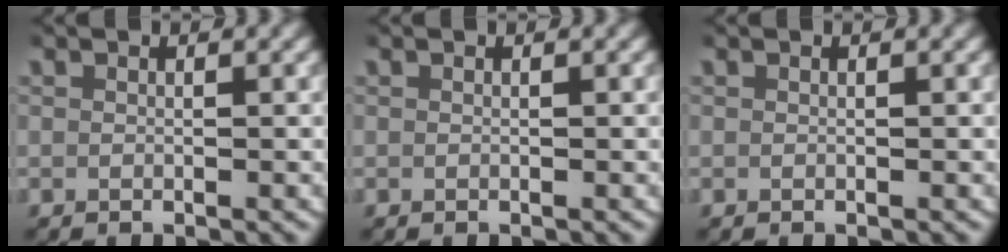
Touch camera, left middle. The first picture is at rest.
{"total": 0.0}
{"total": 0.0}